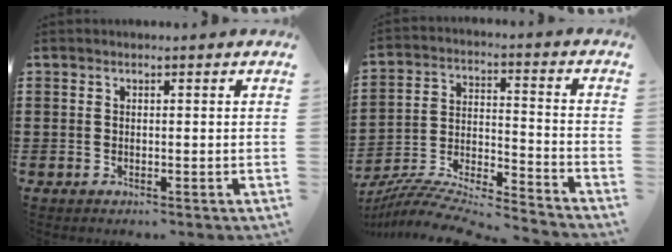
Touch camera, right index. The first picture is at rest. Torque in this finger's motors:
{"motor_torque": [-0.78, 0.56, 0.25, 0.16]}